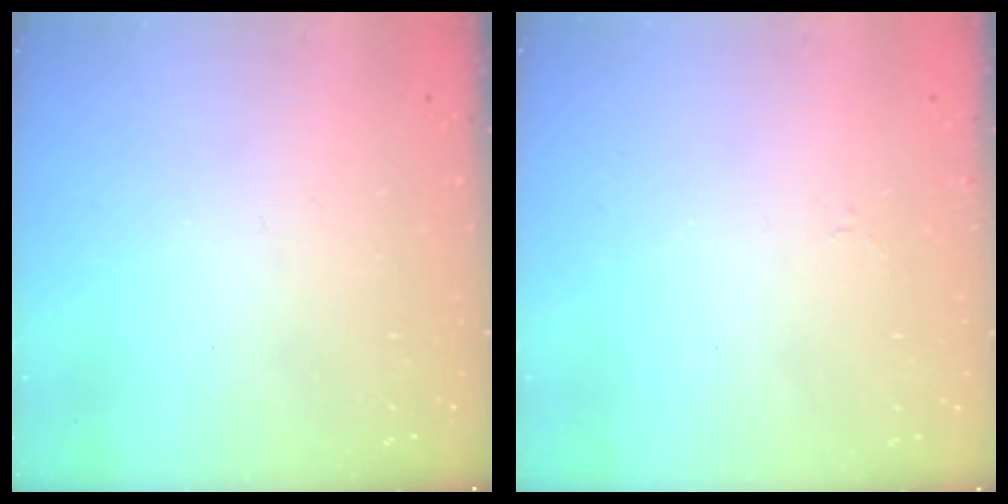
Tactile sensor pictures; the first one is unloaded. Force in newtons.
{"total": 1.1, "press": 1.1, "slide": 0.2}